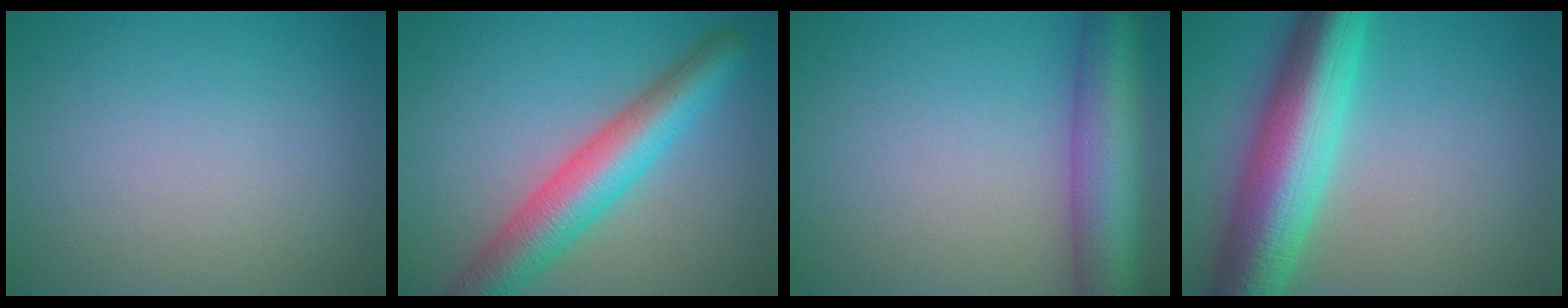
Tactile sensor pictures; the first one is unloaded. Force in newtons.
{"total": 6.9, "press": 6.9, "slide": 0.1}
{"total": 8.3, "press": 8.3, "slide": 0.4}
{"total": 10.5, "press": 10.5, "slide": 0.2}